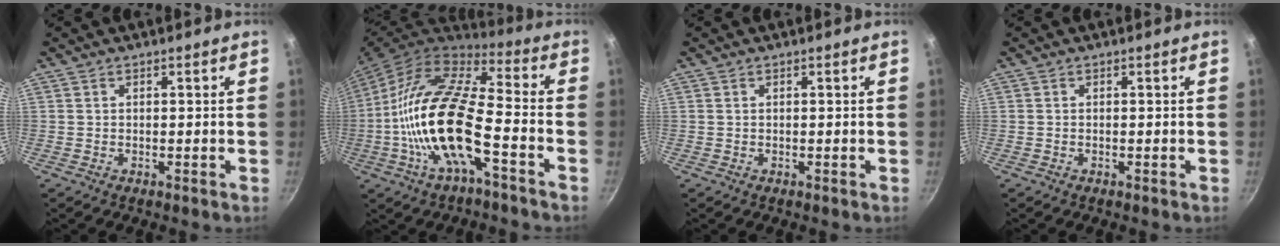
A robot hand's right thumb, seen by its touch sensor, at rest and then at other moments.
{"total": 19.6, "force": [-5.5, 7.1, 17.5], "torque": [-0.331, 0.038, -0.122]}
{"total": 0.0}
{"total": 0.0}